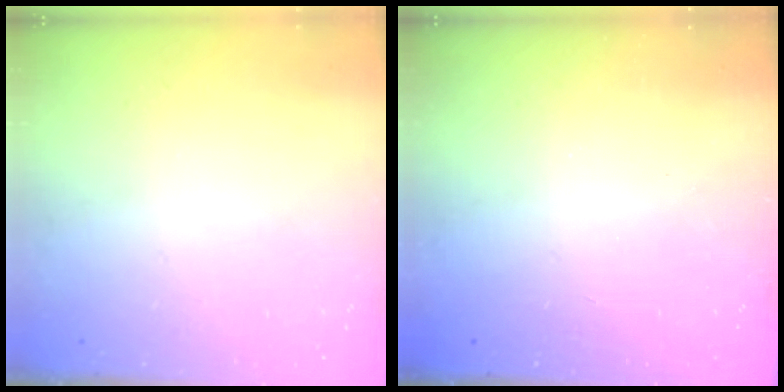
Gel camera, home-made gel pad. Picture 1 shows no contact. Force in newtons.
{"total": 2.4, "press": 2.3, "slide": 0.8}